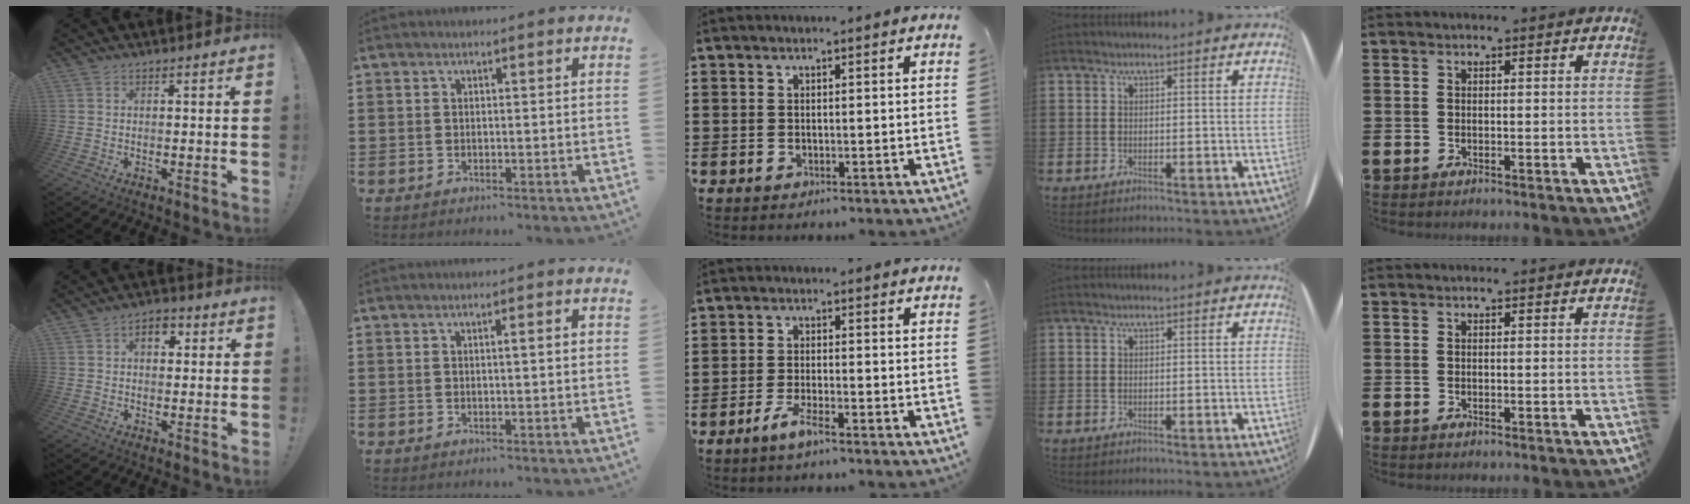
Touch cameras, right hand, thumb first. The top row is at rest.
{"thumb": {"total": 5.2, "force": [1.4, 3.4, 3.7], "torque": [-0.051, 0.006, 0.021]}, "index": {"total": 1.6, "force": [0.1, 0.1, 1.6], "torque": [-0.029, 0.001, 0.000]}, "middle": {"total": 3.6, "force": [-2.5, 0.2, 2.6], "torque": [-0.057, -0.003, -0.048]}}